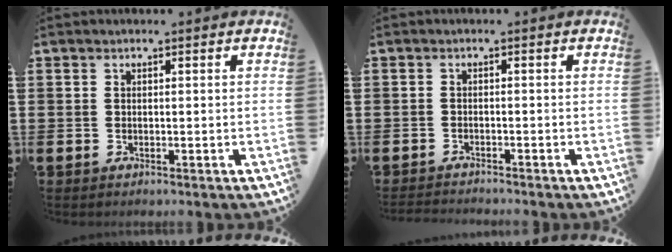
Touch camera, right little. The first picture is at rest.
{"total": 1.1, "force": [-1.1, -0.1, -0.1], "torque": [-0.001, 0.001, -0.023]}